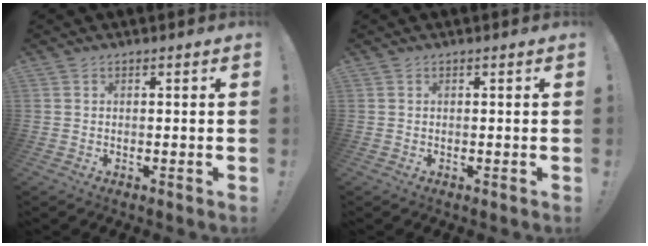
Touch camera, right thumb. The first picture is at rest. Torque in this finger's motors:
{"motor_torque": [-0.07, 0.07, 0.00, 0.00, 0.00]}